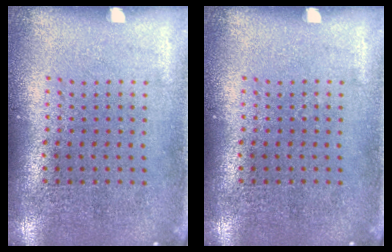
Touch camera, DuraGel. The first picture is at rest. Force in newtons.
{"total": 0.0}